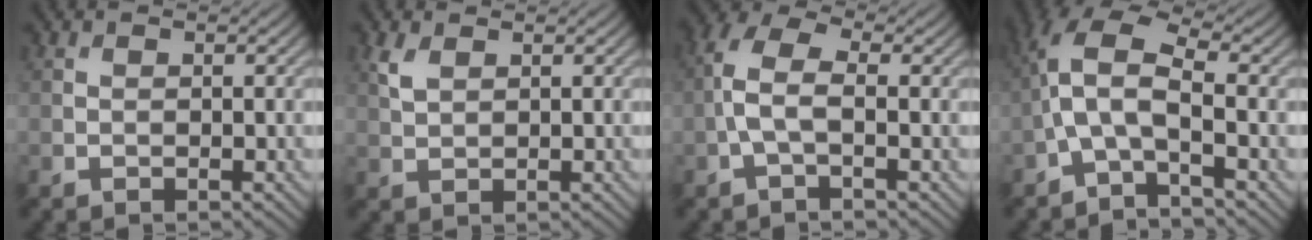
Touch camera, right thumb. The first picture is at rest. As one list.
[{"total": 2.3, "force": [1.3, 1.1, 1.5], "torque": [-0.044, 0.002, 0.029]}, {"total": 4.5, "force": [-0.8, 1.8, 4.0], "torque": [-0.098, 0.013, -0.026]}, {"total": 7.0, "force": [-1.5, 2.7, 6.3], "torque": [-0.143, 0.017, -0.050]}]